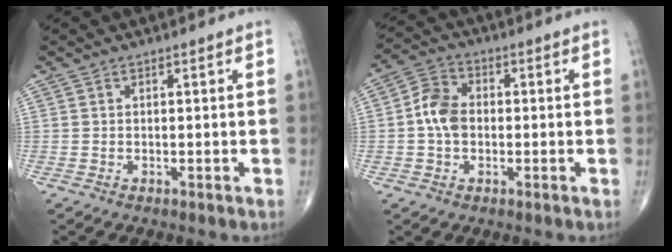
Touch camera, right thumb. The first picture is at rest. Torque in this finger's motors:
{"motor_torque": [-0.39, 0.09, 0.24, 0.06, 0.00]}